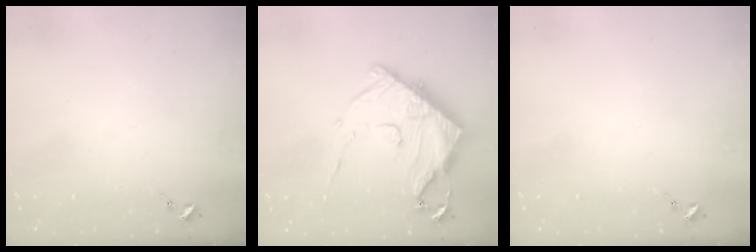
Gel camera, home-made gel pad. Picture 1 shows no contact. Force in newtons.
{"total": 16.0, "press": 16.0, "slide": 1.2}
{"total": 0.0}